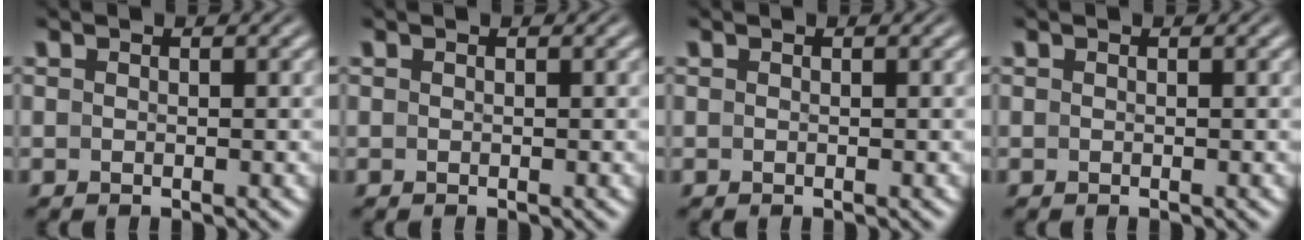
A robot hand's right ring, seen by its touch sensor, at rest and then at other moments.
{"total": 0.0}
{"total": 0.0}
{"total": 0.0}